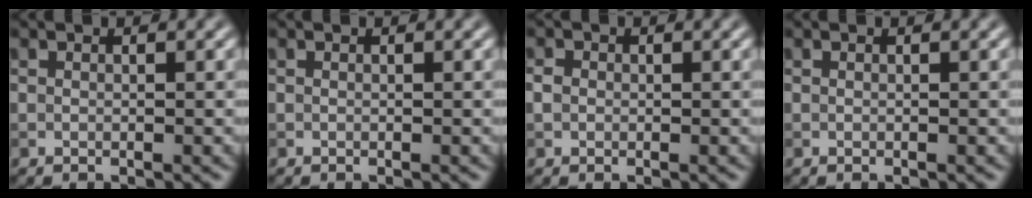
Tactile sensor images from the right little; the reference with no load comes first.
{"total": 0.0}
{"total": 0.9, "force": [0.0, 0.9, 0.4], "torque": [-0.005, -0.001, -0.004]}
{"total": 0.0}